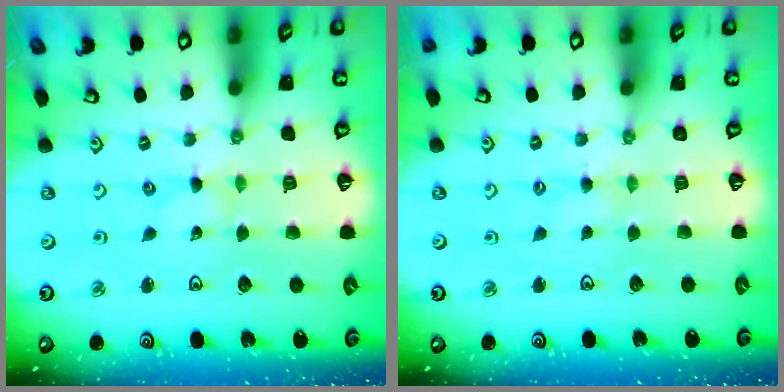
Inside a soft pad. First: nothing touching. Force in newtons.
{"total": 1.3, "press": 1.2, "slide": 0.3}